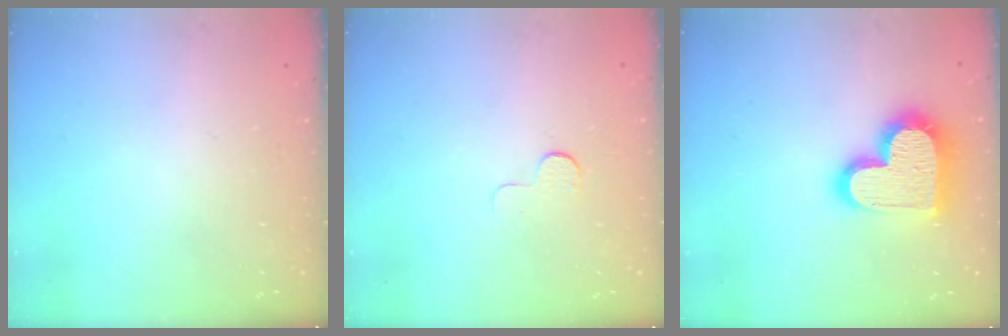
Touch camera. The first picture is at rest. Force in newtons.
{"total": 3.9, "press": 3.9, "slide": 0.4}
{"total": 20.1, "press": 20.1, "slide": 1.5}